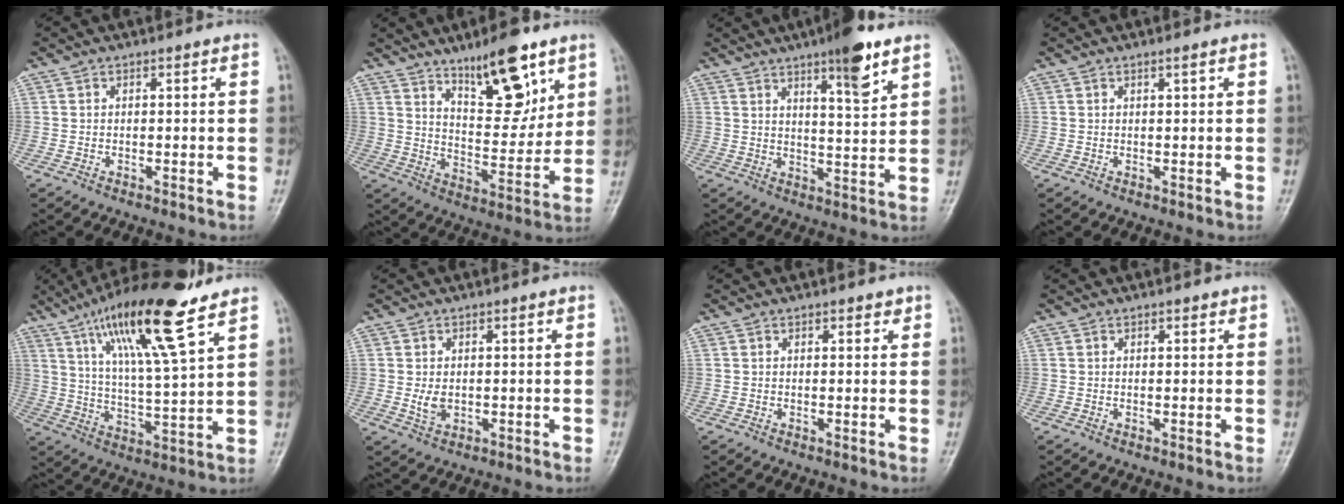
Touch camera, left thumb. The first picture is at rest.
{"total": 14.6, "force": [9.1, 5.2, 10.2], "torque": [-0.120, -0.060, 0.153]}
{"total": 9.6, "force": [6.1, 1.8, 7.2], "torque": [-0.097, -0.036, 0.090]}
{"total": 0.7, "force": [0.5, 0.1, 0.6], "torque": [-0.009, -0.001, 0.008]}
{"total": 19.3, "force": [11.6, 3.6, 15.0], "torque": [-0.248, -0.042, 0.204]}
{"total": 2.9, "force": [0.1, 2.1, 2.0], "torque": [-0.032, -0.007, 0.007]}
{"total": 1.5, "force": [1.0, 0.8, 0.8], "torque": [-0.001, -0.004, 0.010]}
{"total": 1.1, "force": [0.7, 0.5, 0.6], "torque": [-0.004, -0.002, 0.008]}